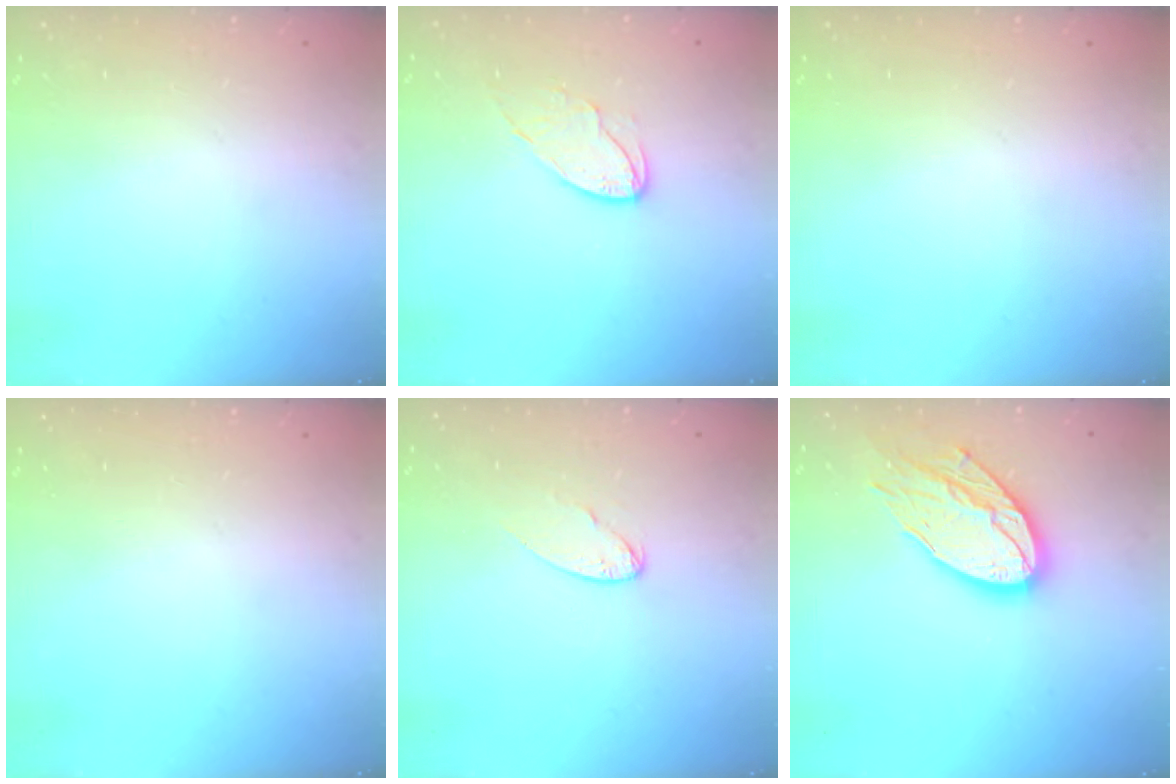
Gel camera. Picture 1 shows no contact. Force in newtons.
{"total": 7.2, "press": 7.2, "slide": 0.2}
{"total": 0.0}
{"total": 0.0}
{"total": 6.5, "press": 6.5, "slide": 0.7}
{"total": 15.8, "press": 15.7, "slide": 1.2}